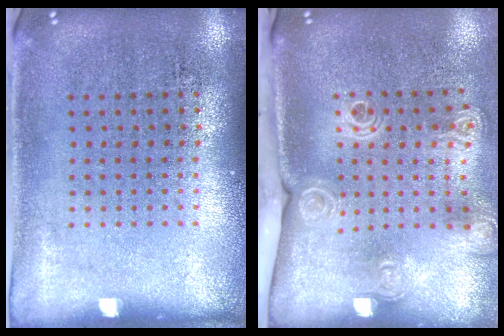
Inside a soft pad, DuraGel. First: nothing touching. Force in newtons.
{"total": 2.0, "press": 1.5, "slide": 1.4}